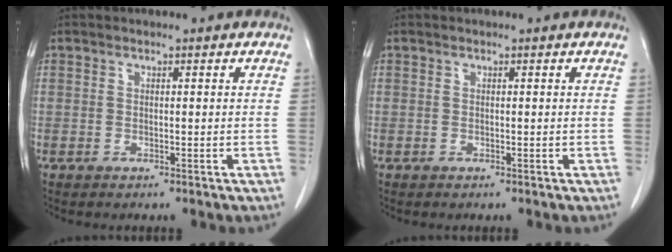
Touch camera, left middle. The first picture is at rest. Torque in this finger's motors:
{"motor_torque": [-0.05, 0.05, -0.05, -0.01]}